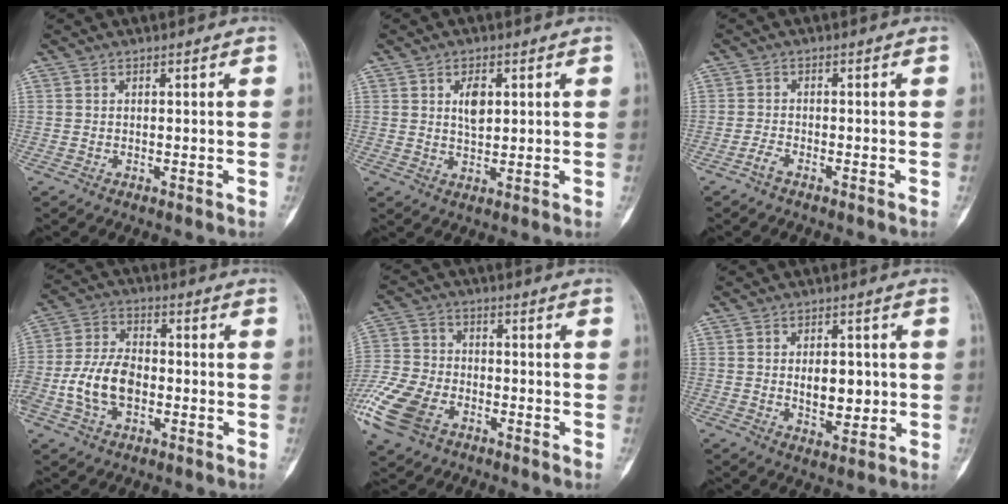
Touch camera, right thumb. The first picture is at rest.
{"total": 4.4, "force": [1.3, 2.5, 3.3], "torque": [-0.048, -0.008, 0.023]}
{"total": 1.8, "force": [-1.5, 0.3, 1.0], "torque": [-0.027, 0.005, -0.033]}
{"total": 10.4, "force": [-2.6, 6.7, 7.6], "torque": [-0.144, 0.029, -0.054]}
{"total": 14.4, "force": [-7.0, 8.9, 8.8], "torque": [-0.198, 0.007, -0.139]}
{"total": 7.0, "force": [0.1, 4.1, 5.7], "torque": [-0.056, -0.005, 0.010]}